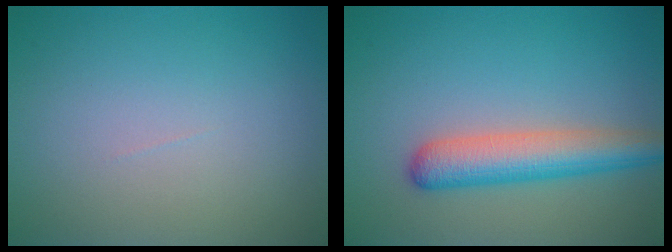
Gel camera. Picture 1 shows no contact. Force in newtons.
{"total": 4.9, "press": 4.9, "slide": 0.2}